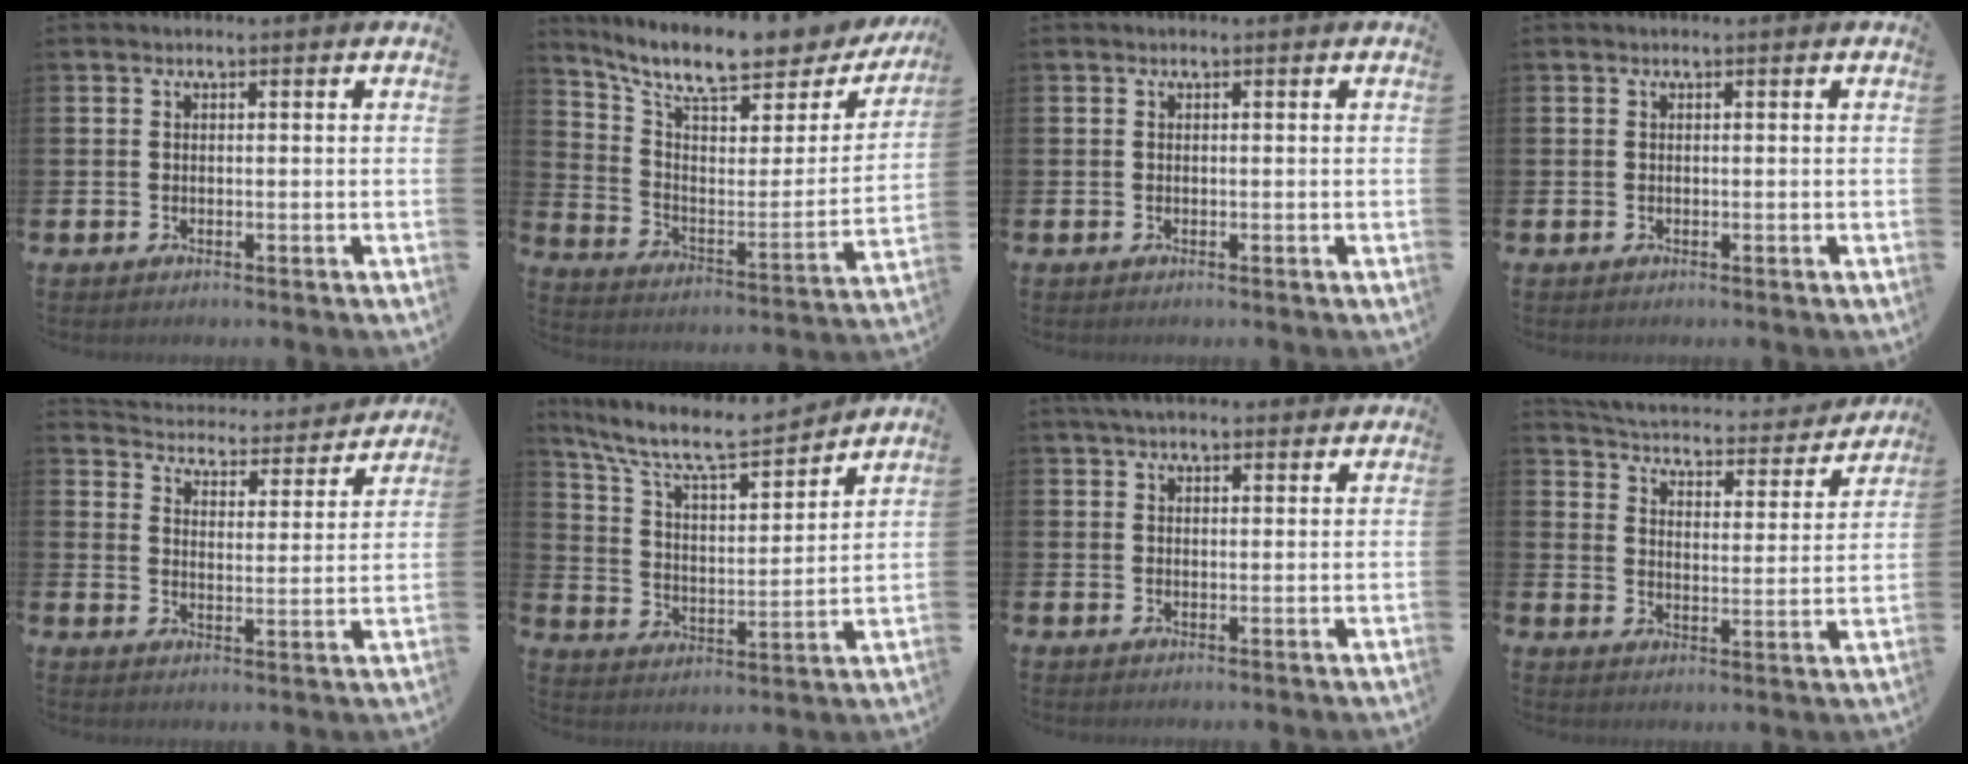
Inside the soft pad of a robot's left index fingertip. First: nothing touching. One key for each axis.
{"total": 10.0, "fx": 8.2, "fy": 2.7, "fz": 4.9, "tx": -0.118, "ty": -0.062, "tz": 0.137}
{"total": 0.0}
{"total": 0.0}
{"total": 4.3, "fx": 4.3, "fy": 0.8, "fz": 0.3, "tx": -0.025, "ty": -0.044, "tz": 0.066}
{"total": 9.7, "fx": 8.5, "fy": 2.2, "fz": 4.2, "tx": -0.112, "ty": -0.055, "tz": 0.143}
{"total": 5.3, "fx": 5.1, "fy": 1.0, "fz": 1.1, "tx": -0.032, "ty": -0.022, "tz": 0.091}
{"total": 4.3, "fx": 4.1, "fy": 0.9, "fz": 0.8, "tx": -0.042, "ty": -0.039, "tz": 0.063}